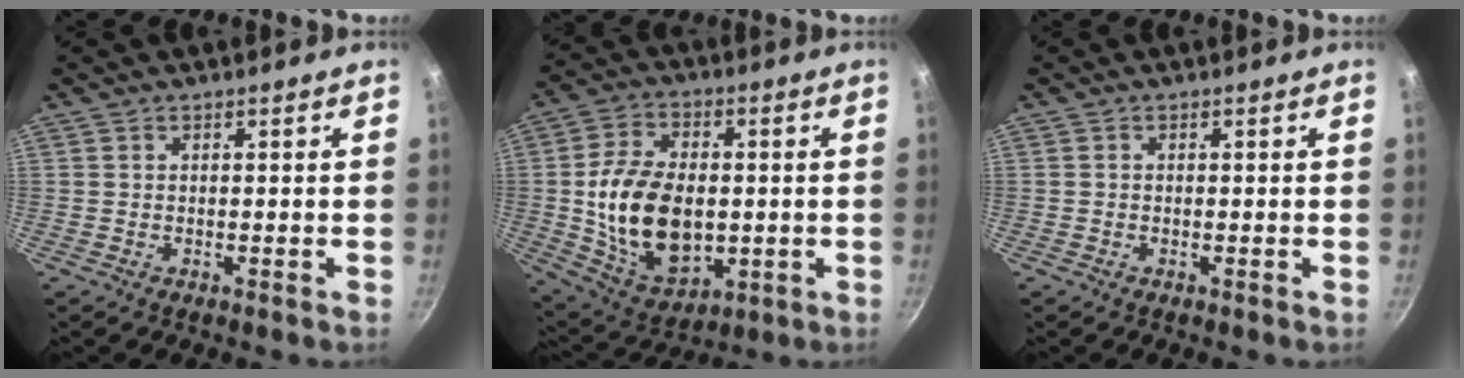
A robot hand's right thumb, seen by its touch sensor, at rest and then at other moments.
{"total": 18.2, "force": [-0.6, 11.8, 13.9], "torque": [-0.228, 0.002, 0.004]}
{"total": 0.0}